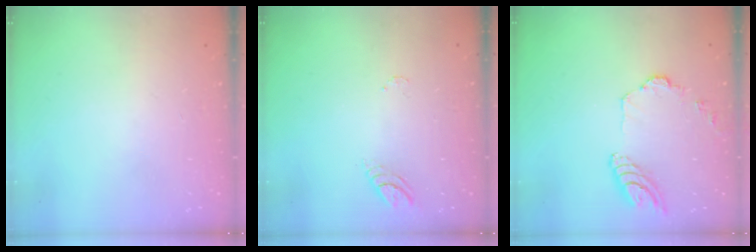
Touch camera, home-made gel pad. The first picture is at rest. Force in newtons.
{"total": 3.9, "press": 3.9, "slide": 0.3}
{"total": 12.3, "press": 12.2, "slide": 1.3}